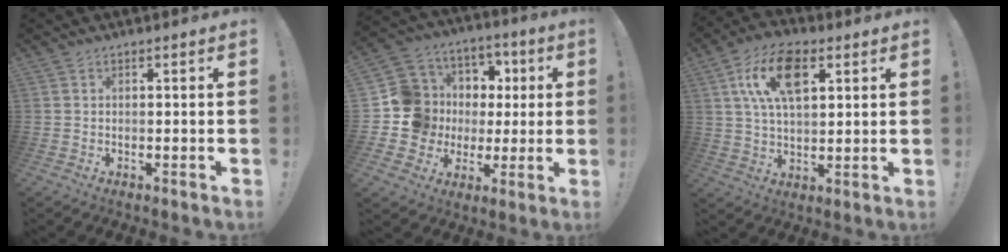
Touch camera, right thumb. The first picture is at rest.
{"total": 15.0, "force": [0.3, 14.2, 4.9], "torque": [-0.067, 0.004, 0.048]}
{"total": 15.2, "force": [5.5, 8.3, 11.4], "torque": [-0.194, 0.004, 0.101]}